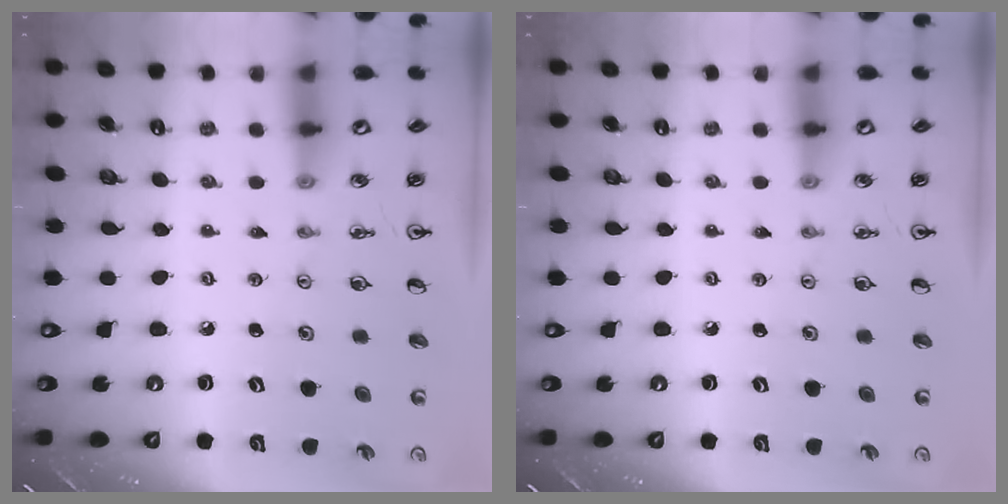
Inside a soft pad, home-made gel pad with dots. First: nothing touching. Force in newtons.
{"total": 0.0}